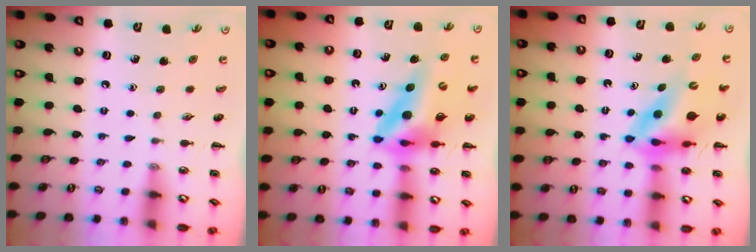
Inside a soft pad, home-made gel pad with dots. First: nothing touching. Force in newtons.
{"total": 13.1, "press": 12.5, "slide": 3.9}
{"total": 10.6, "press": 10.1, "slide": 3.1}